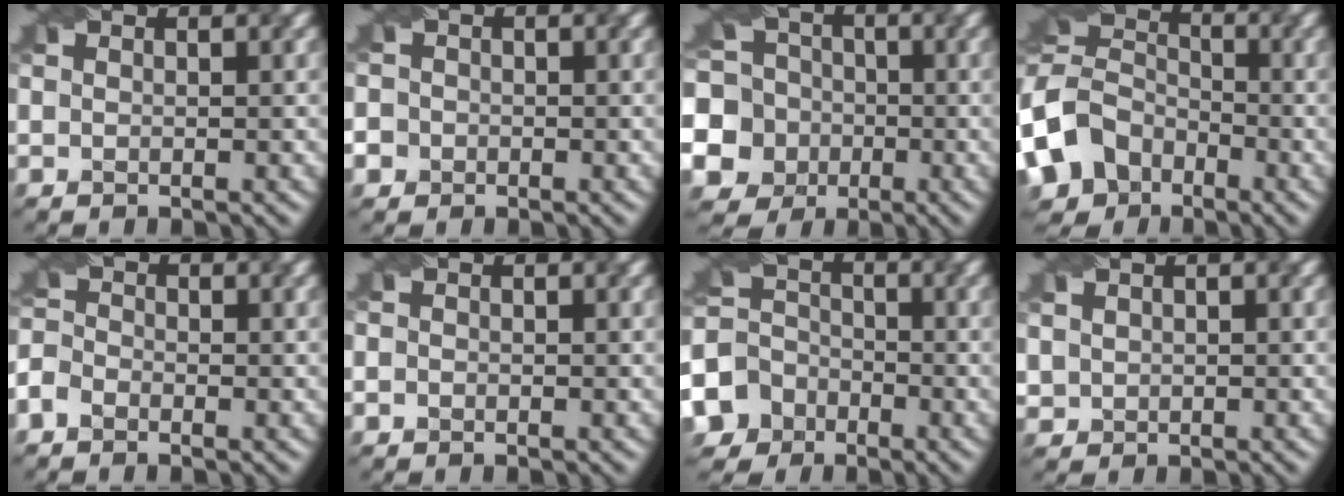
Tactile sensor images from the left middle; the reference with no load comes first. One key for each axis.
{"total": 3.7, "fx": -0.8, "fy": 3.5, "fz": 1.2, "tx": -0.021, "ty": 0.034, "tz": -0.038}
{"total": 10.8, "fx": -2.8, "fy": 9.7, "fz": 3.8, "tx": -0.099, "ty": 0.001, "tz": -0.069}
{"total": 9.2, "fx": -5.1, "fy": 6.8, "fz": 3.7, "tx": -0.095, "ty": 0.009, "tz": -0.098}
{"total": 2.3, "fx": -1.9, "fy": 1.2, "fz": 0.8, "tx": -0.023, "ty": 0.011, "tz": -0.038}
{"total": 0.7, "fx": -0.4, "fy": 0.5, "fz": 0.3, "tx": -0.003, "ty": 0.009, "tz": -0.011}
{"total": 8.4, "fx": -4.9, "fy": 6.7, "fz": 1.5, "tx": -0.042, "ty": -0.009, "tz": -0.097}
{"total": 1.7, "fx": 0.8, "fy": 1.3, "fz": 0.6, "tx": -0.029, "ty": 0.009, "tz": 0.034}